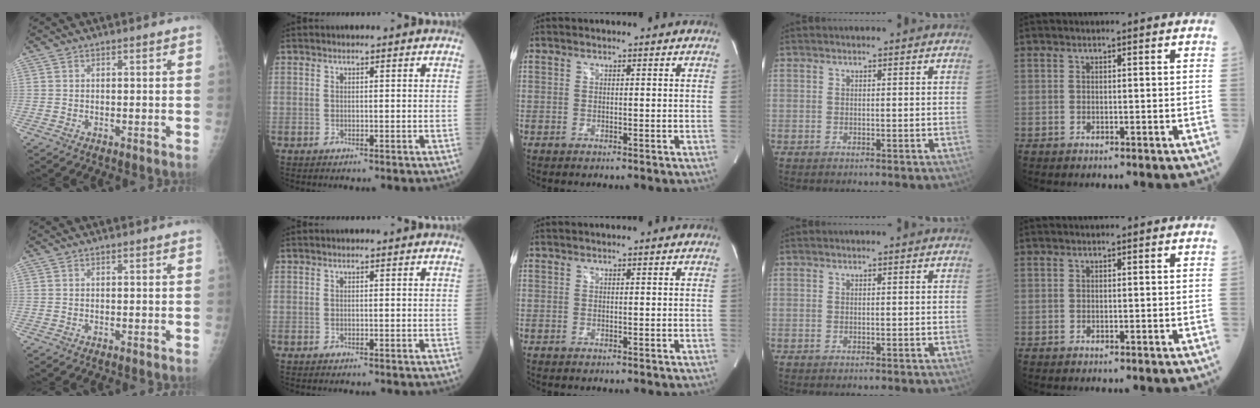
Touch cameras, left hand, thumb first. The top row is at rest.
{}